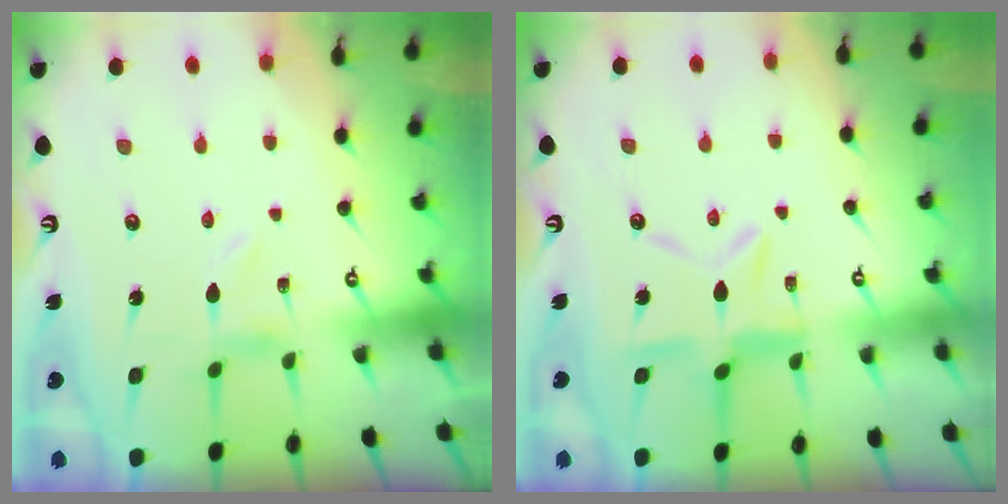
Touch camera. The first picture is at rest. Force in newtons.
{"total": 9.8, "press": 9.8, "slide": 0.8}